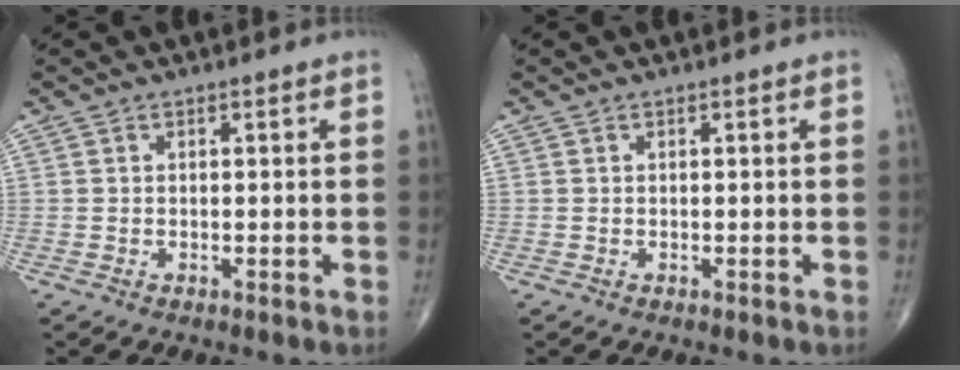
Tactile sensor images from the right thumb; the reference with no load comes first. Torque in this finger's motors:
{"motor_torque": [0.00, 0.00, 0.00, 0.00, 0.02]}